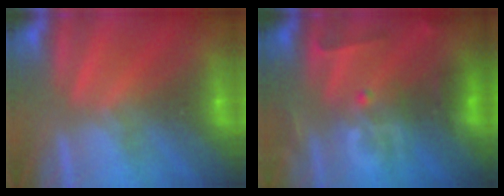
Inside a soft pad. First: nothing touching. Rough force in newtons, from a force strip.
{"total": 2.9}